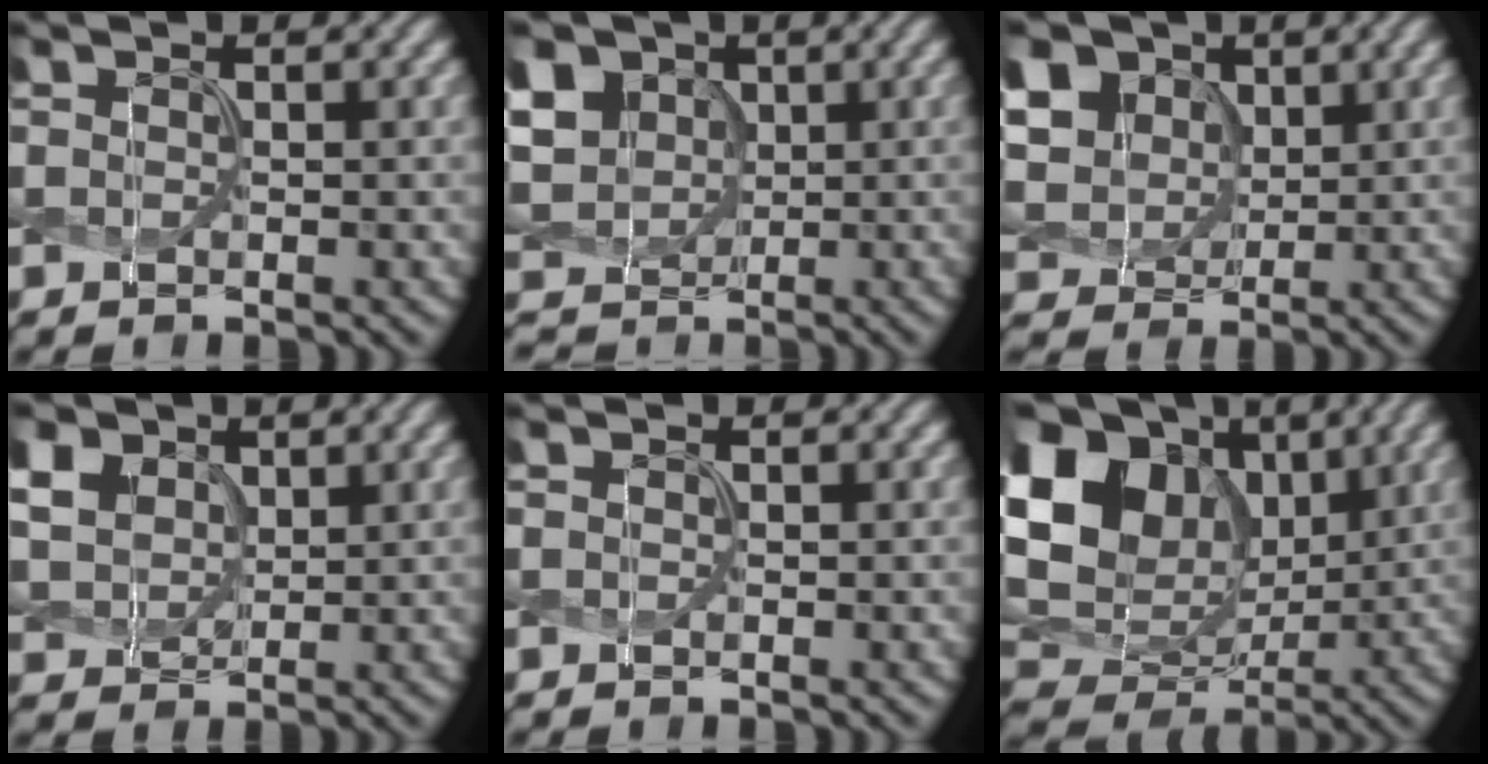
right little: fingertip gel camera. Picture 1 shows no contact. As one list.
[{"total": 9.4, "force": [2.7, 7.6, 4.8], "torque": [-0.117, 0.020, 0.035]}, {"total": 10.6, "force": [4.3, 8.1, 5.3], "torque": [-0.138, 0.028, 0.076]}, {"total": 8.0, "force": [3.7, 5.8, 4.1], "torque": [-0.137, 0.022, 0.066]}, {"total": 0.0}, {"total": 18.6, "force": [5.8, 13.7, 11.2], "torque": [-0.262, 0.048, 0.103]}]